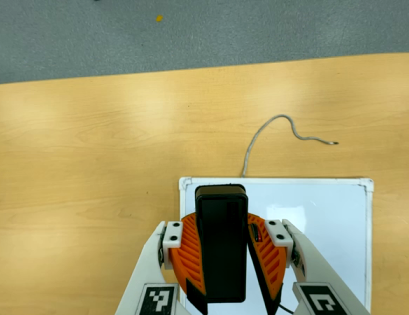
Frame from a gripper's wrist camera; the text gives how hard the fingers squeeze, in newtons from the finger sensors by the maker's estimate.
{"total": 10.4, "left": 10.0, "right": 10.9}